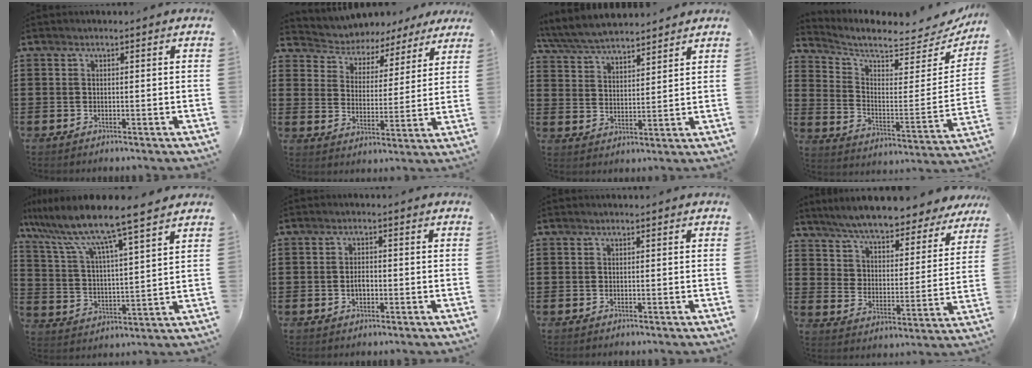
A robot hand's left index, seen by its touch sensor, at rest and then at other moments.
{"total": 4.1, "force": [4.0, 1.2, -0.3], "torque": [-0.024, -0.029, 0.065]}
{"total": 6.0, "force": [5.7, 0.8, 1.4], "torque": [-0.051, -0.021, 0.104]}
{"total": 6.2, "force": [5.7, 0.9, 2.4], "torque": [-0.068, -0.052, 0.092]}
{"total": 9.3, "force": [7.9, -0.5, 4.8], "torque": [-0.125, -0.052, 0.128]}
{"total": 2.0, "force": [-0.4, 1.1, 1.7], "torque": [-0.033, 0.004, -0.009]}
{"total": 0.0}
{"total": 6.3, "force": [6.1, 0.3, 1.4], "torque": [-0.056, -0.044, 0.105]}